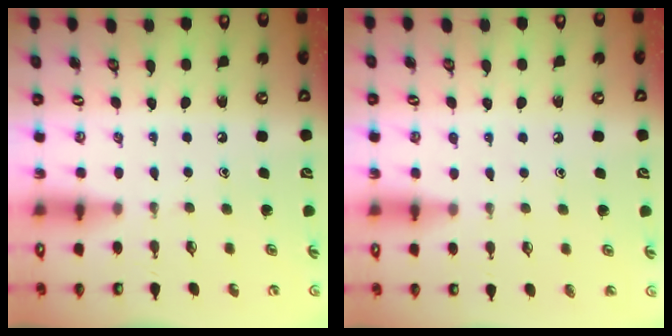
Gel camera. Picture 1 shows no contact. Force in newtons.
{"total": 5.4, "press": 5.4, "slide": 0.6}